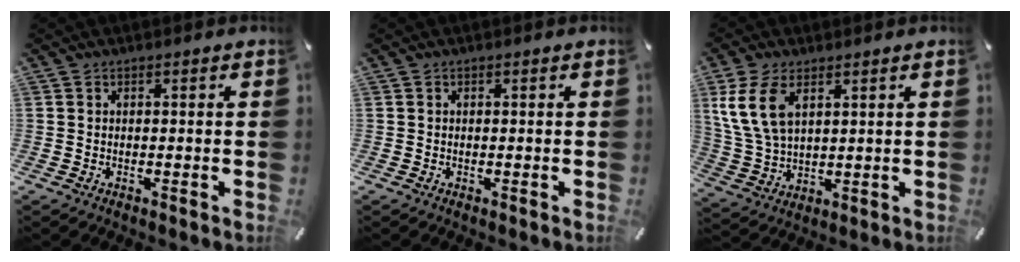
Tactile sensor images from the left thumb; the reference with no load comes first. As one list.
[{"total": 0.0}, {"total": 10.4, "force": [4.7, 6.3, 6.8], "torque": [-0.177, -0.010, 0.085]}]